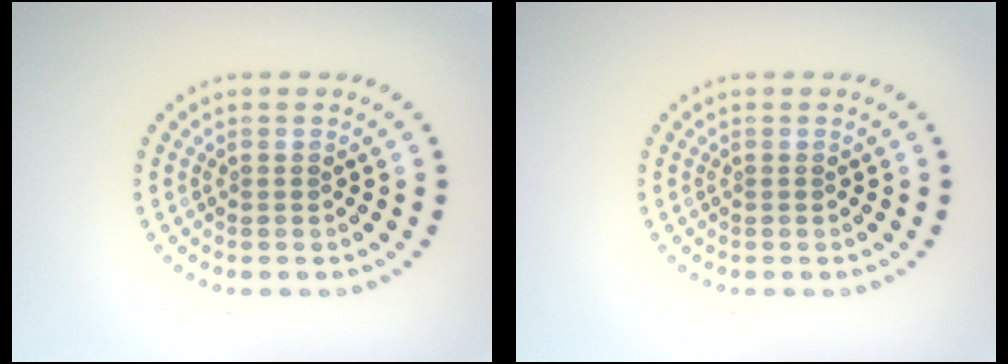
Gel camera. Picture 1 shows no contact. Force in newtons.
{"total": 0.0}